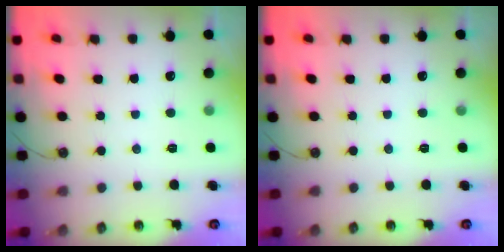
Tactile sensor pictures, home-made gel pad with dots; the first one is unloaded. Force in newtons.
{"total": 0.0}